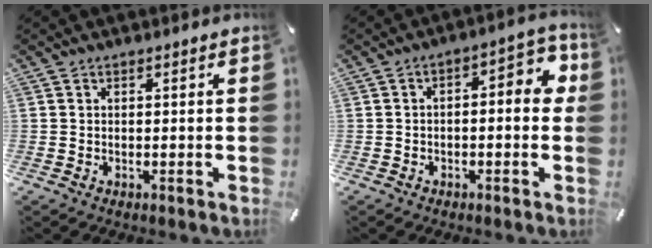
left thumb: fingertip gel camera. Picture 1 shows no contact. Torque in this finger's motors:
{"motor_torque": [0.18, 0.10, 0.36, 0.35, 0.04]}